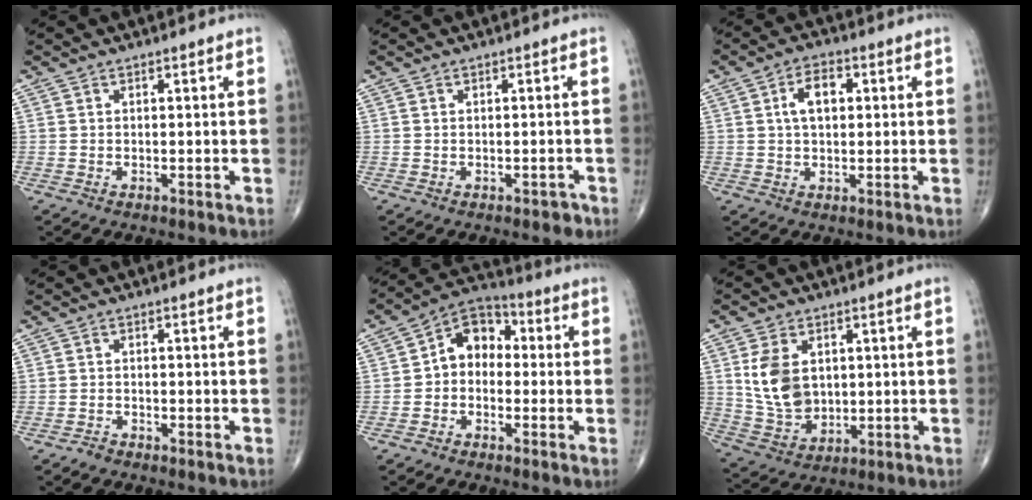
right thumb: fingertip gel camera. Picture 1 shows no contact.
{"total": 1.2, "force": [-0.8, 0.7, 0.6], "torque": [-0.006, 0.005, -0.009]}
{"total": 6.2, "force": [1.3, 3.7, 4.8], "torque": [-0.074, 0.011, 0.016]}
{"total": 1.2, "force": [-1.1, 0.5, 0.2], "torque": [-0.008, 0.003, -0.022]}
{"total": 8.5, "force": [-0.4, 6.5, 5.5], "torque": [-0.052, 0.033, -0.031]}
{"total": 10.3, "force": [2.0, 7.3, 7.0], "torque": [-0.114, -0.010, 0.052]}